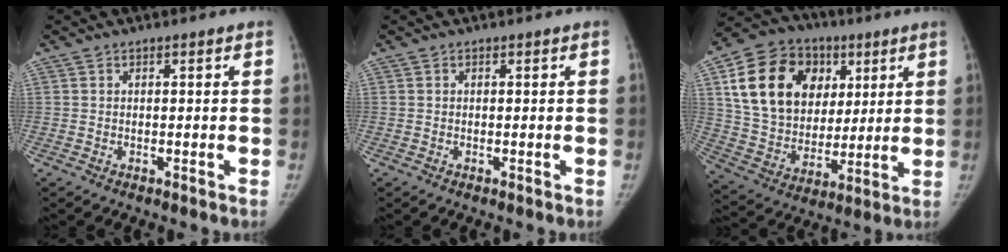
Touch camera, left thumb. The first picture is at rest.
{"total": 0.0}
{"total": 22.9, "force": [7.7, 17.4, 12.8], "torque": [-0.212, 0.003, 0.141]}